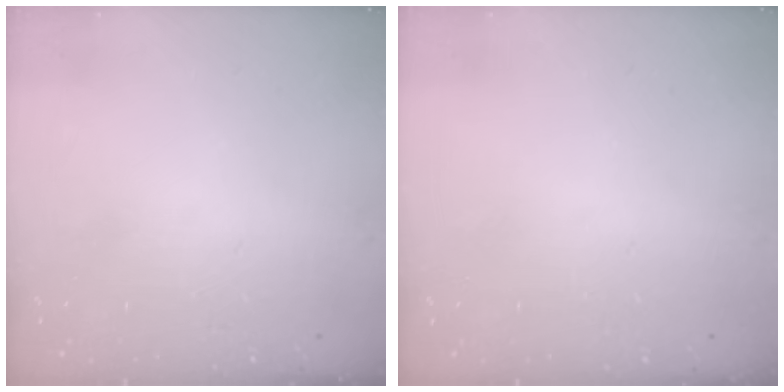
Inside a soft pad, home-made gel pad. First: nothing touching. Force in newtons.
{"total": 0.6, "press": 0.6, "slide": 0.2}